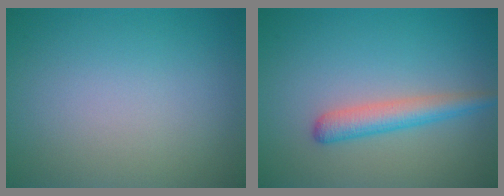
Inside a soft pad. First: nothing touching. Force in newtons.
{"total": 2.9, "press": 2.9, "slide": 0.1}